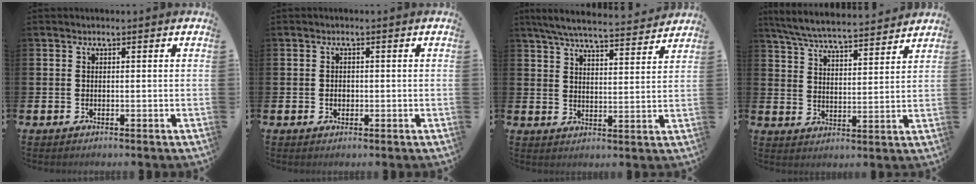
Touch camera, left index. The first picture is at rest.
{"total": 1.1, "force": [-0.1, 0.9, 0.6], "torque": [-0.011, 0.007, -0.005]}
{"total": 6.6, "force": [6.3, 0.7, 1.9], "torque": [-0.051, -0.041, 0.110]}
{"total": 6.6, "force": [6.3, 0.6, 1.7], "torque": [-0.056, -0.043, 0.110]}